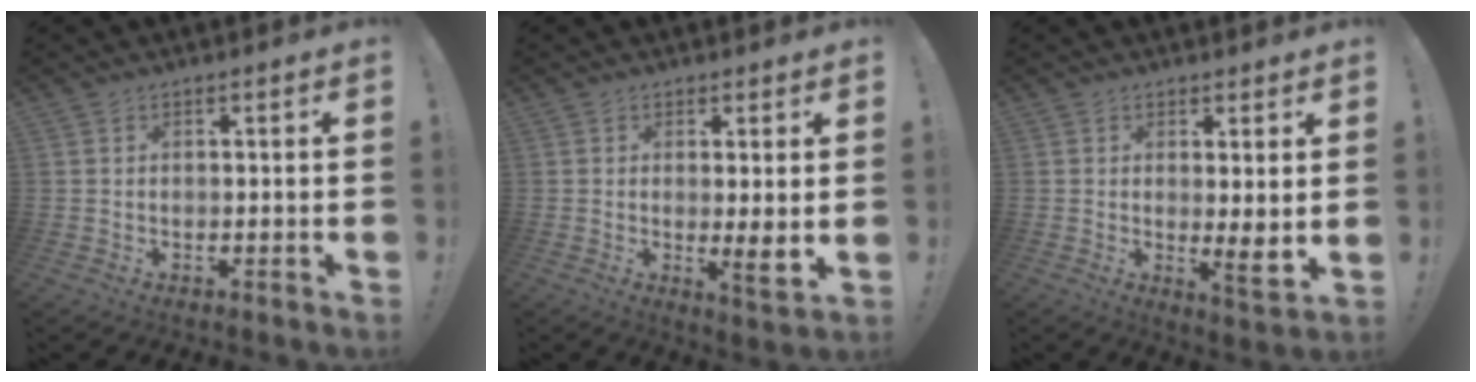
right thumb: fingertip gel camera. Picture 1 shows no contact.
{"total": 5.2, "force": [0.4, 0.0, 5.2], "torque": [-0.060, -0.024, 0.007]}
{"total": 5.4, "force": [1.0, 0.4, 5.3], "torque": [-0.055, -0.030, 0.017]}